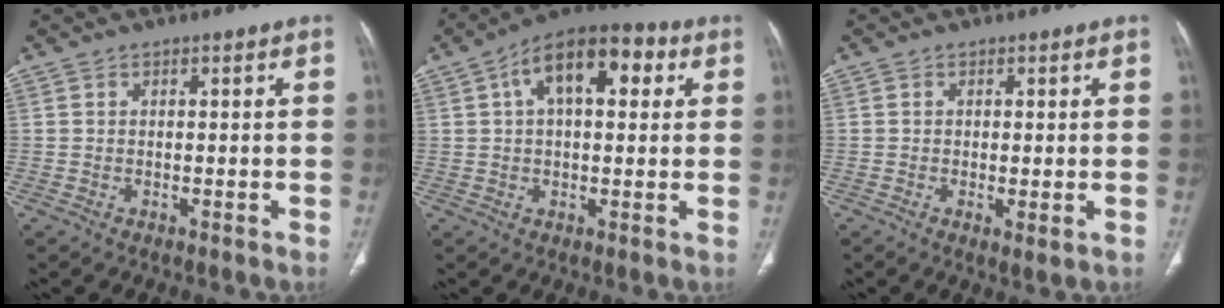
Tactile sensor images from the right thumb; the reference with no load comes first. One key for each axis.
{"total": 15.8, "fx": 5.5, "fy": 7.7, "fz": 12.6, "tx": -0.174, "ty": 0.022, "tz": 0.080}
{"total": 1.9, "fx": -0.3, "fy": 0.5, "fz": 1.8, "tx": -0.035, "ty": -0.010, "tz": -0.005}